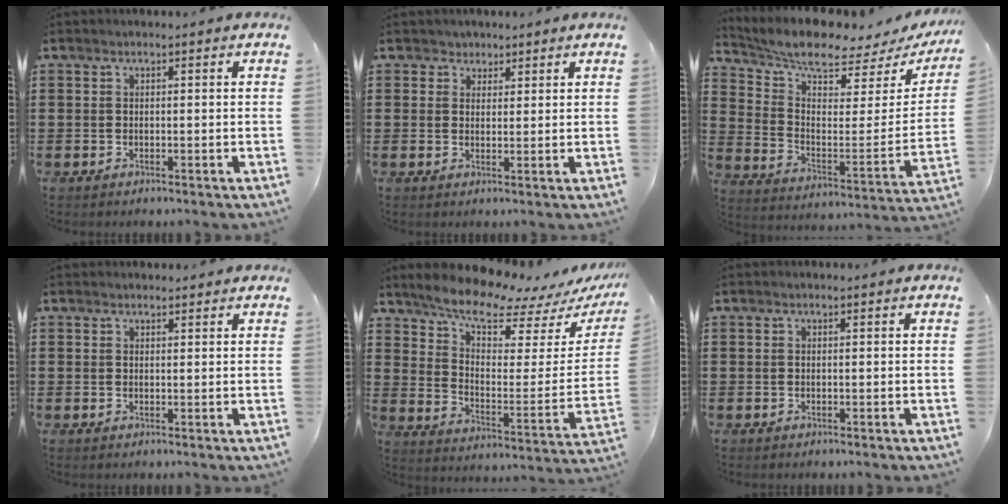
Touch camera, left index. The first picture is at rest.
{"total": 1.9, "force": [1.3, 1.4, -0.1], "torque": [-0.007, 0.006, 0.023]}
{"total": 6.8, "force": [6.0, 0.9, 3.1], "torque": [-0.084, -0.051, 0.099]}
{"total": 0.9, "force": [0.8, 0.3, 0.0], "torque": [-0.002, 0.002, 0.016]}
{"total": 9.8, "force": [8.7, 2.1, 4.0], "torque": [-0.096, -0.063, 0.151]}
{"total": 0.0}